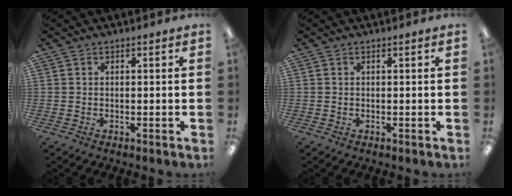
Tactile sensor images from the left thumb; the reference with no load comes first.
{"total": 0.0}